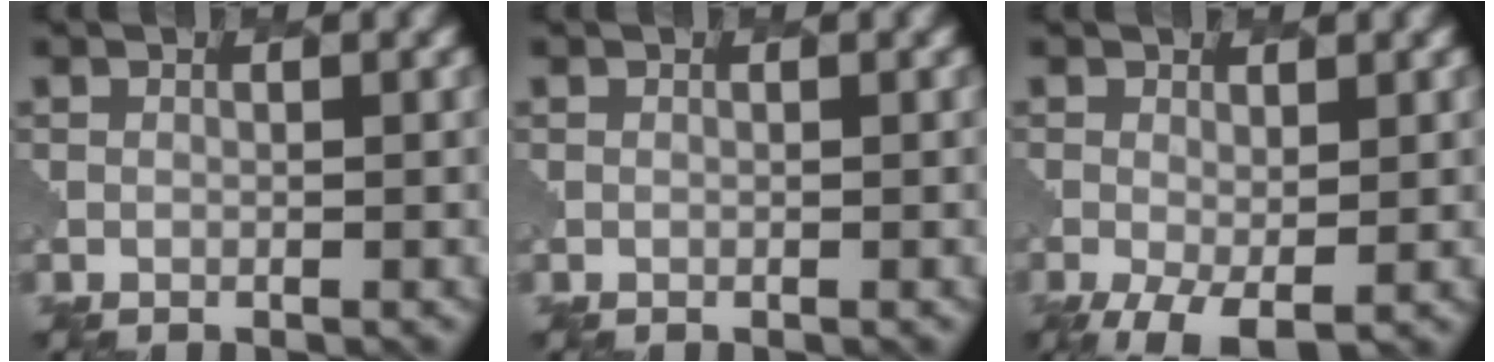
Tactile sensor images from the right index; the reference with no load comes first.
{"total": 0.0}
{"total": 3.6, "force": [-1.1, 1.6, 3.0], "torque": [-0.062, -0.011, -0.017]}